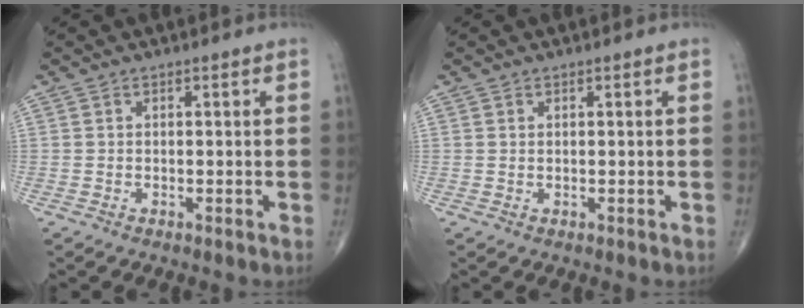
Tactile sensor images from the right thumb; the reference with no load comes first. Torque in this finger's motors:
{"motor_torque": [-0.22, 0.09, -0.15, 0.01, 0.02]}